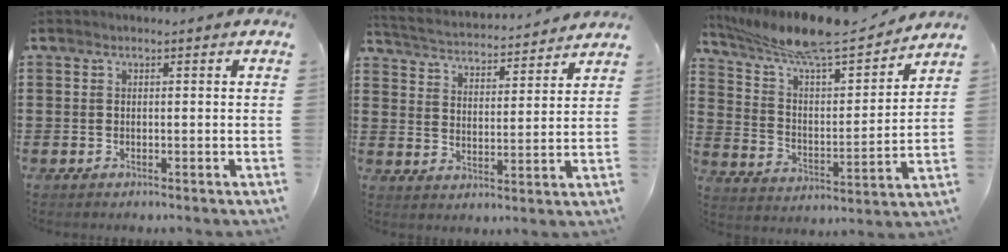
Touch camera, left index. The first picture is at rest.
{"total": 3.3, "force": [3.3, -0.1, 0.0], "torque": [-0.024, -0.030, 0.051]}
{"total": 10.2, "force": [9.0, 0.8, 4.7], "torque": [-0.127, -0.059, 0.152]}